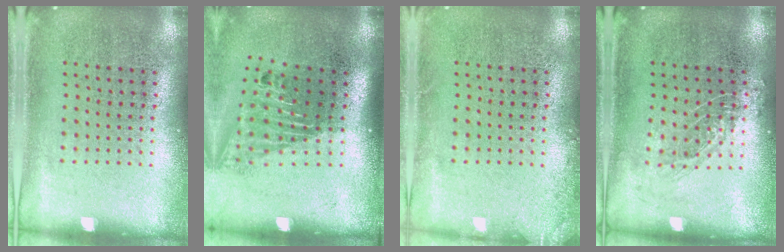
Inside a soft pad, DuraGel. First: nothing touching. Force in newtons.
{"total": 1.6, "press": 1.2, "slide": 1.1}
{"total": 1.2, "press": 1.2, "slide": 0.2}
{"total": 0.8, "press": 0.8, "slide": 0.2}